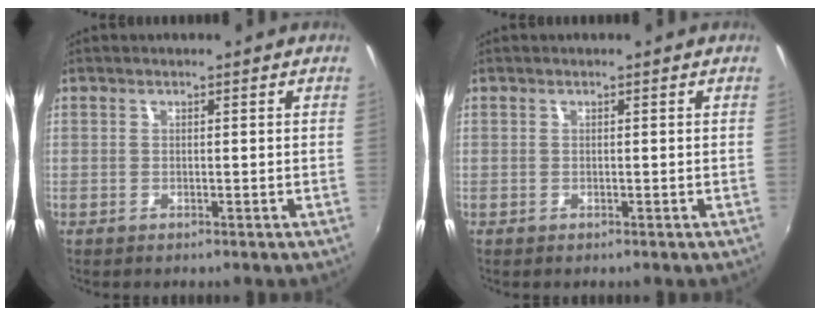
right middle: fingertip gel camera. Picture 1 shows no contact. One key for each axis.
{"total": 0.0}